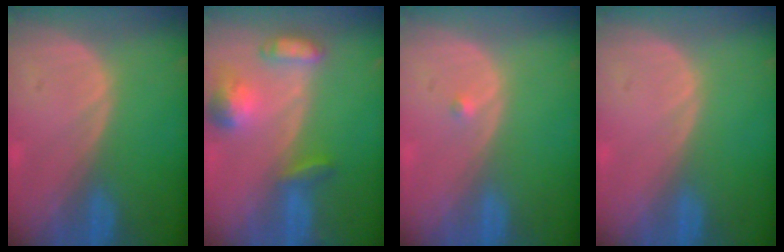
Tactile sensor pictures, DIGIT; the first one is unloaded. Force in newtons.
{"total": 6.4, "press": 6.4, "slide": 0.5}
{"total": 0.7, "press": 0.5, "slide": 0.4}
{"total": 0.0}